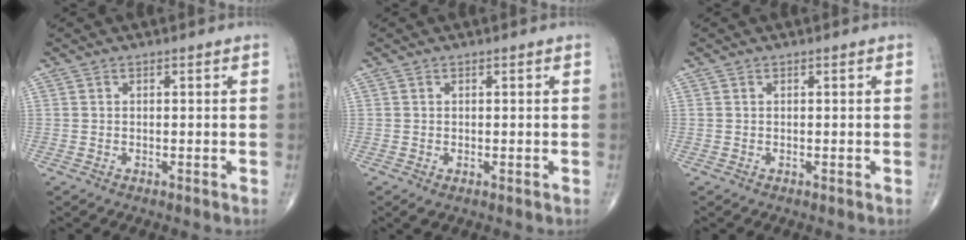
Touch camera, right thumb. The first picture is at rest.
{"total": 1.2, "force": [-0.3, 0.7, 0.9], "torque": [-0.015, 0.000, 0.001]}
{"total": 0.0}